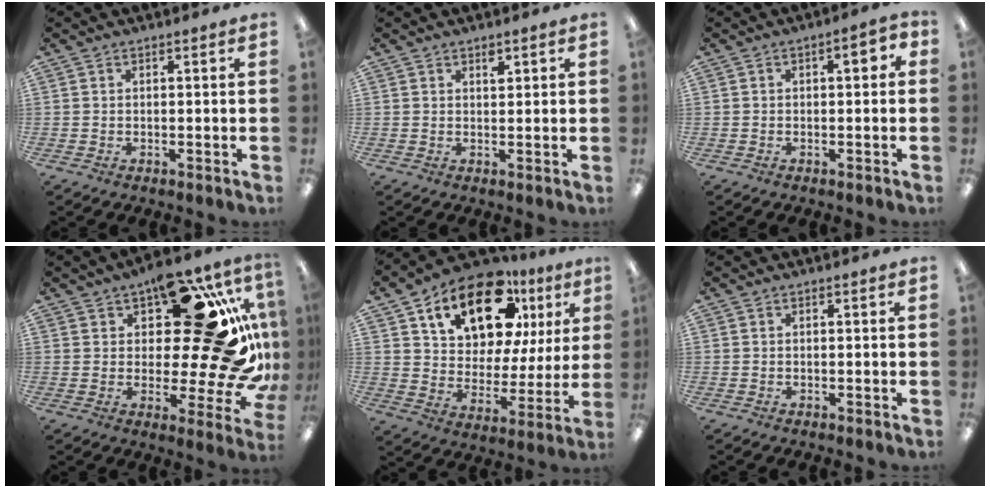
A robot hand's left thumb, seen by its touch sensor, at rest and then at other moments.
{"total": 1.9, "force": [1.4, 0.9, 1.0], "torque": [-0.006, -0.004, 0.021]}
{"total": 3.8, "force": [-0.2, 2.0, 3.3], "torque": [-0.054, 0.010, -0.007]}
{"total": 24.3, "force": [8.3, 9.4, 20.8], "torque": [-0.286, -0.071, 0.136]}
{"total": 19.6, "force": [12.4, 9.8, 11.6], "torque": [-0.199, -0.052, 0.217]}
{"total": 0.0}